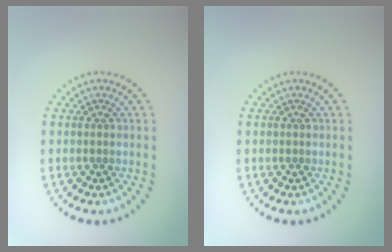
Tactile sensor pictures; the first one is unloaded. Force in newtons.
{"total": 0.0}